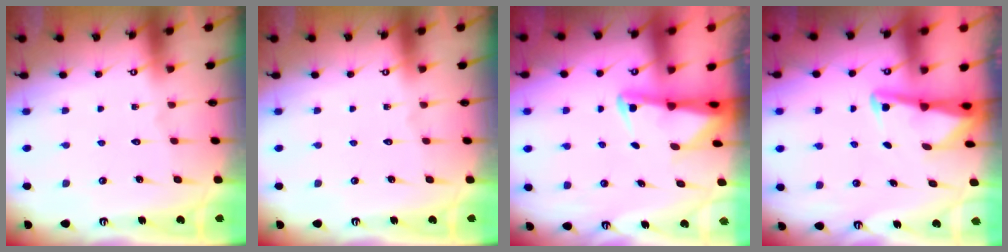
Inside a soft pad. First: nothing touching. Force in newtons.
{"total": 0.0}
{"total": 2.5, "press": 2.5, "slide": 0.5}
{"total": 3.1, "press": 3.1, "slide": 0.4}